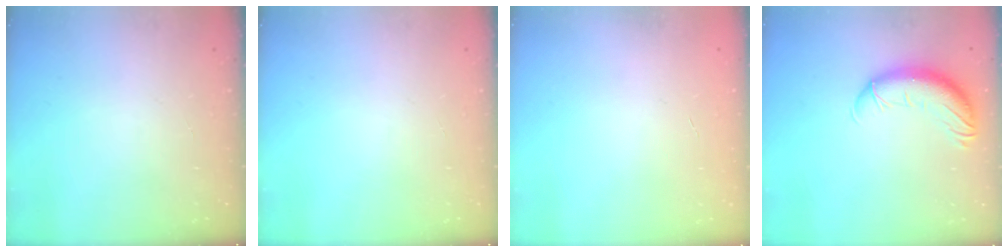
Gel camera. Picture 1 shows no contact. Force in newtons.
{"total": 0.0}
{"total": 0.0}
{"total": 11.8, "press": 11.6, "slide": 2.5}